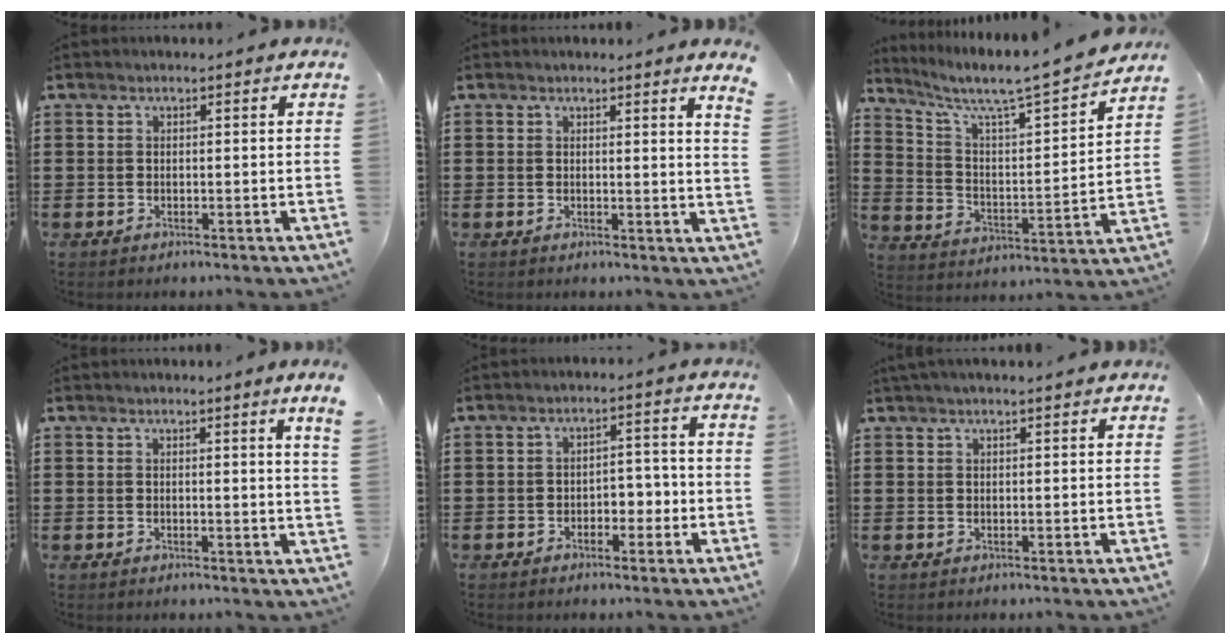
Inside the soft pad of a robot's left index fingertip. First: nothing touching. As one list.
[{"total": 1.7, "force": [1.3, -0.7, 0.8], "torque": [-0.019, -0.007, 0.024]}, {"total": 6.1, "force": [5.4, 0.3, 2.9], "torque": [-0.083, -0.048, 0.084]}, {"total": 1.9, "force": [1.3, -1.0, 0.9], "torque": [-0.018, -0.010, 0.023]}, {"total": 3.4, "force": [-1.8, 2.1, 2.0], "torque": [-0.039, 0.008, -0.039]}, {"total": 1.6, "force": [1.4, 0.0, 0.9], "torque": [-0.018, 0.001, 0.026]}]